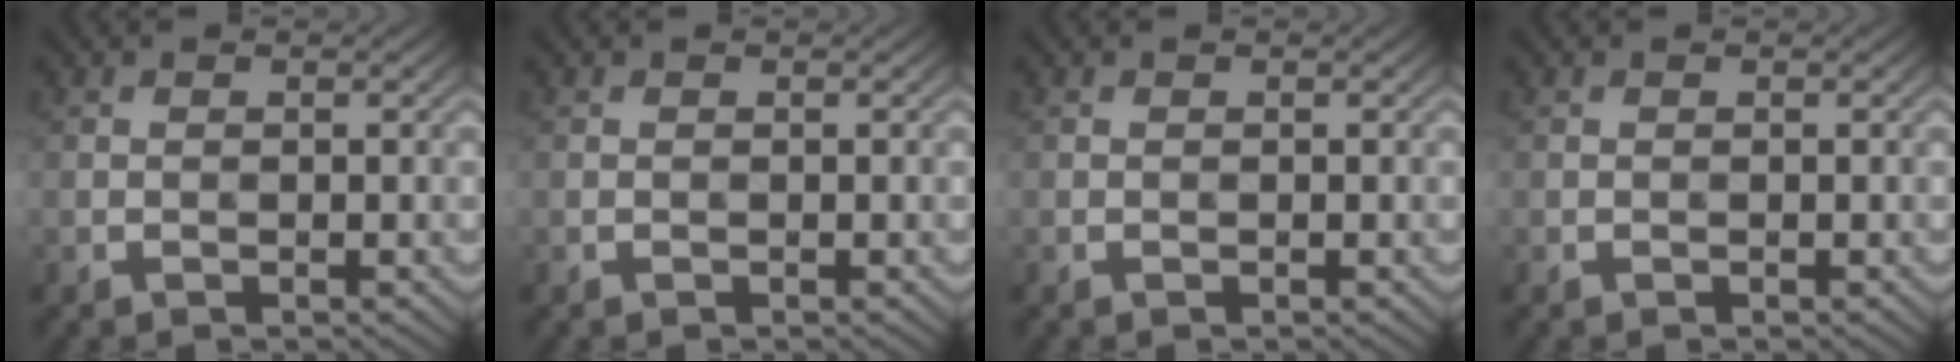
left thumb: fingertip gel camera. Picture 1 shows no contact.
{"total": 0.0}
{"total": 0.0}
{"total": 0.0}